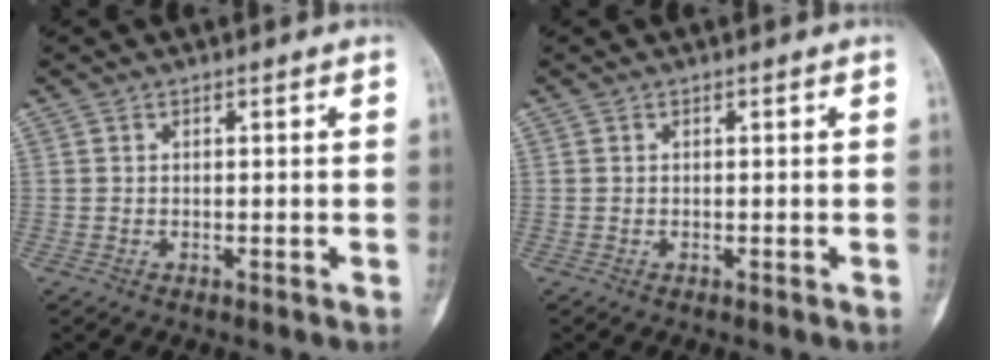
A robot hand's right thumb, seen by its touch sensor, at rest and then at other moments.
{"total": 0.0}